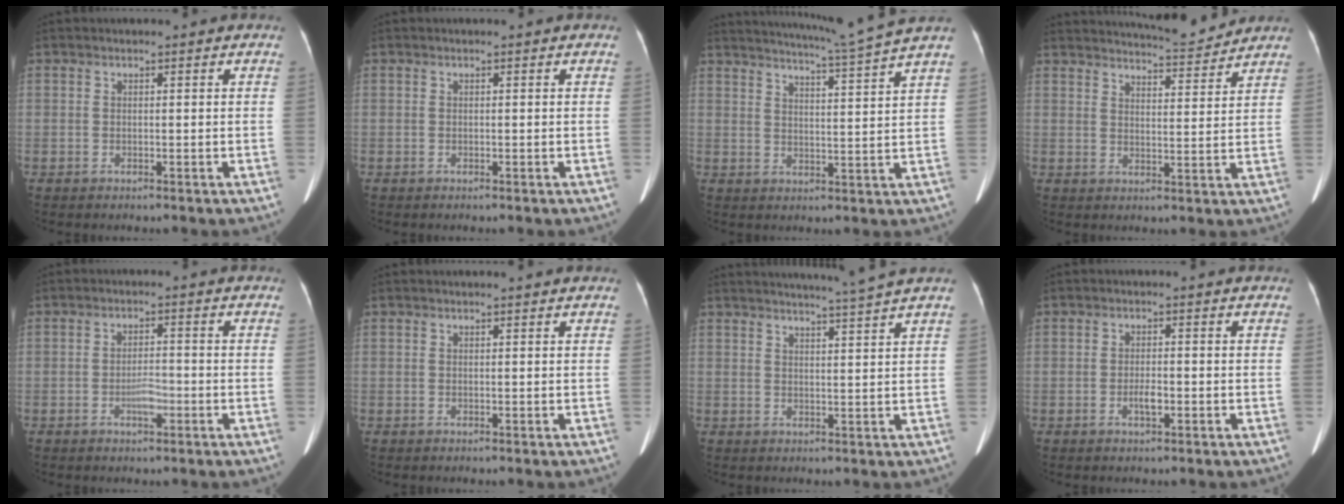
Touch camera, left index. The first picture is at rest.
{"total": 0.0}
{"total": 10.9, "force": [9.7, -3.1, 3.9], "torque": [-0.072, -0.035, 0.136]}
{"total": 8.8, "force": [8.6, 0.1, 1.8], "torque": [-0.034, -0.005, 0.119]}
{"total": 3.0, "force": [-1.4, 1.0, 2.5], "torque": [-0.046, 0.002, -0.024]}
{"total": 1.4, "force": [1.3, -0.1, 0.6], "torque": [-0.010, 0.011, 0.016]}
{"total": 6.9, "force": [6.0, -2.1, 2.5], "torque": [-0.038, -0.012, 0.080]}
{"total": 2.0, "force": [-0.9, 0.5, 1.7], "torque": [-0.032, 0.000, -0.015]}